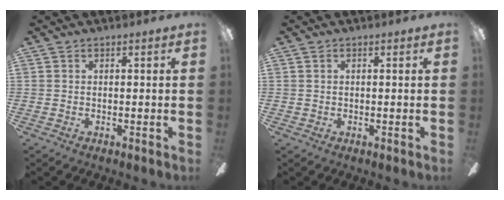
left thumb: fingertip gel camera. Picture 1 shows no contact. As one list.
[{"total": 0.7, "force": [0.1, 0.6, 0.2], "torque": [-0.004, 0.006, 0.001]}]